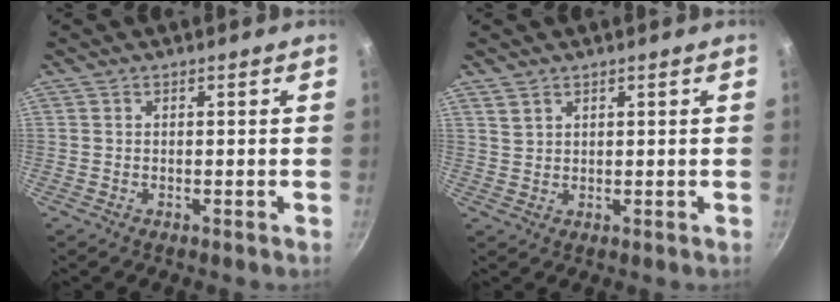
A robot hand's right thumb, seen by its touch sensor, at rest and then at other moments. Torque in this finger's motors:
{"motor_torque": [-0.42, 0.27, -0.29, 0.30, 0.05]}